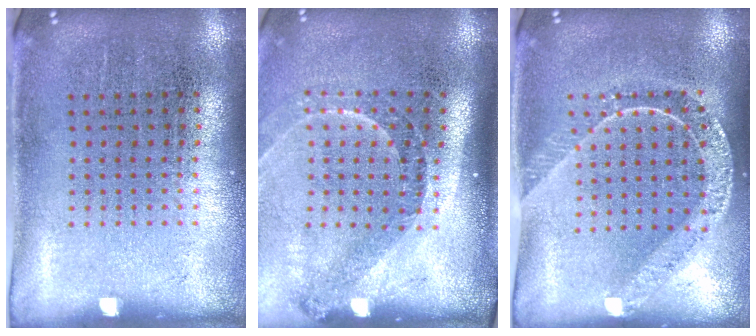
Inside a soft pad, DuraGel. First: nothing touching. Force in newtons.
{"total": 1.6, "press": 1.3, "slide": 0.9}
{"total": 1.7, "press": 1.5, "slide": 0.8}